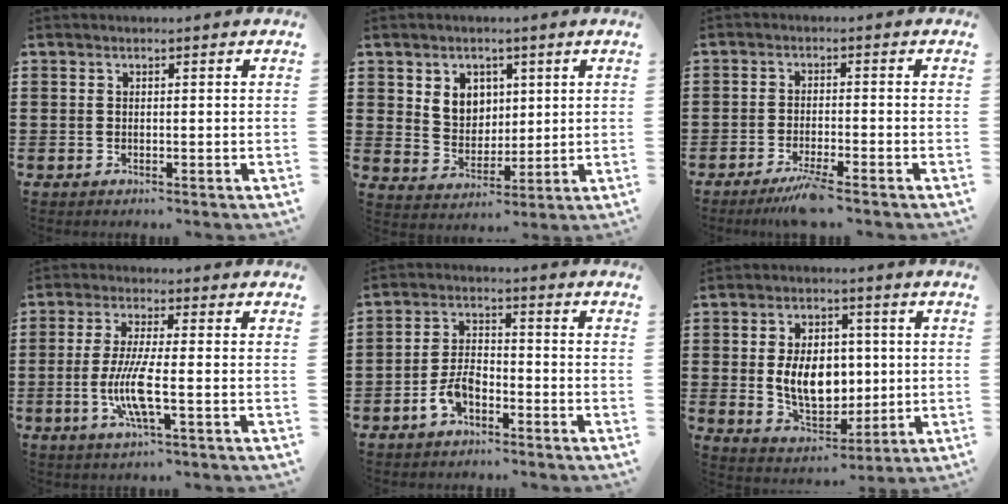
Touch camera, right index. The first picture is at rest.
{"total": 5.3, "force": [2.4, 4.4, 1.5], "torque": [-0.044, 0.010, 0.042]}
{"total": 3.6, "force": [-2.8, -0.1, 2.2], "torque": [-0.043, -0.009, -0.052]}
{"total": 7.6, "force": [-1.9, 1.1, 7.3], "torque": [-0.166, -0.021, -0.044]}
{"total": 5.2, "force": [-2.9, 2.4, 3.5], "torque": [-0.086, 0.003, -0.062]}
{"total": 9.3, "force": [0.3, 6.1, 7.0], "torque": [-0.125, 0.006, 0.003]}